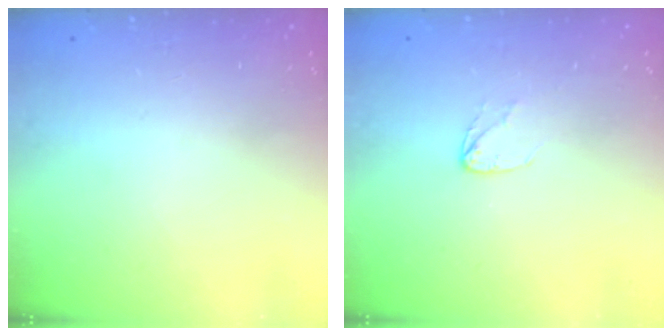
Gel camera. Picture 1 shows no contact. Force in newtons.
{"total": 3.6, "press": 3.6, "slide": 0.3}